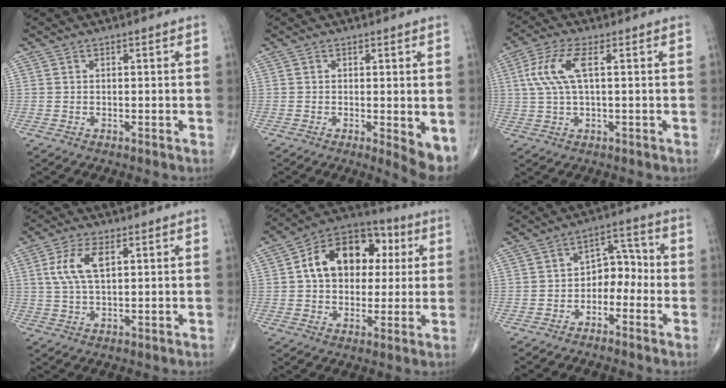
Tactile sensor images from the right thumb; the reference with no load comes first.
{"total": 5.0, "force": [-0.7, 1.6, 4.7], "torque": [-0.062, -0.014, -0.010]}
{"total": 7.7, "force": [1.7, 2.4, 7.1], "torque": [-0.178, 0.017, 0.035]}
{"total": 6.9, "force": [2.0, 3.1, 5.9], "torque": [-0.131, 0.004, 0.042]}
{"total": 16.9, "force": [3.2, 11.9, 11.6], "torque": [-0.140, 0.021, 0.043]}
{"total": 6.8, "force": [-2.4, 4.8, 4.3], "torque": [-0.031, 0.044, -0.051]}